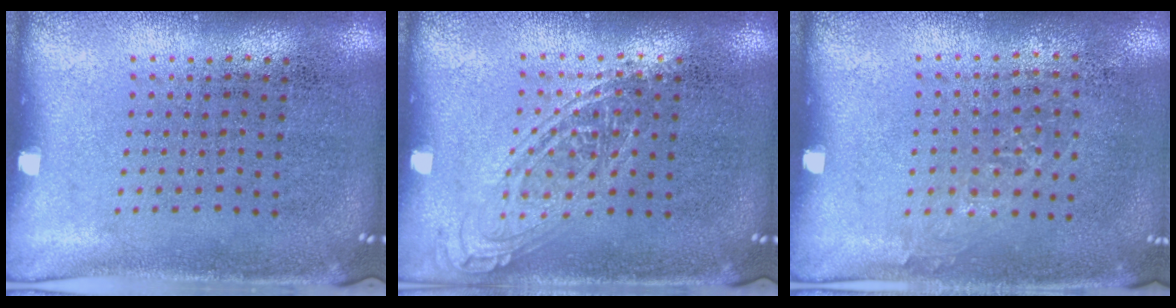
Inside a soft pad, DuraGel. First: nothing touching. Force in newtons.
{"total": 1.0, "press": 1.0, "slide": 0.1}
{"total": 0.9, "press": 0.7, "slide": 0.5}